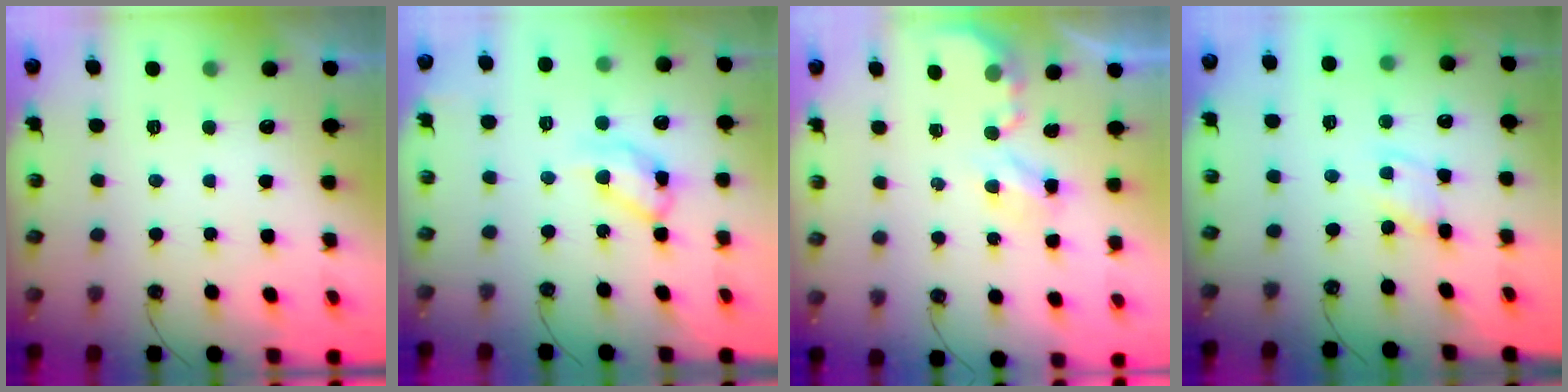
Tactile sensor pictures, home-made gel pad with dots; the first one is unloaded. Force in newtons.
{"total": 13.2, "press": 13.2, "slide": 0.6}
{"total": 2.8, "press": 2.8, "slide": 0.4}
{"total": 1.8, "press": 1.8, "slide": 0.2}